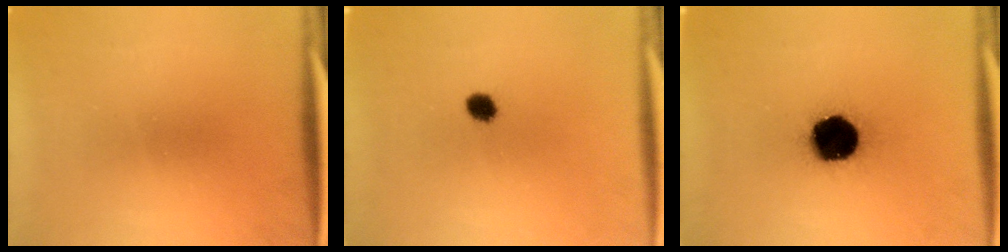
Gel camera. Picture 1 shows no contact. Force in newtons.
{"total": 2.8}
{"total": 17.5}